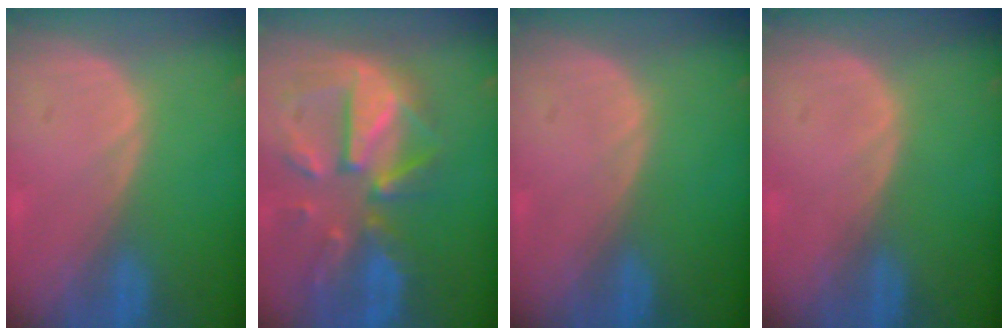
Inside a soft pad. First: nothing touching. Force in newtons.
{"total": 12.0, "press": 10.4, "slide": 5.9}
{"total": 0.0}
{"total": 0.0}